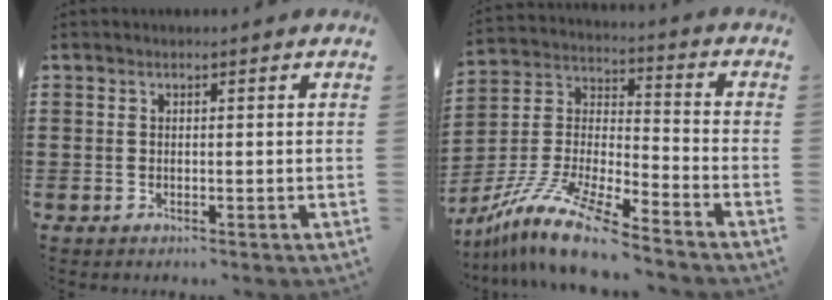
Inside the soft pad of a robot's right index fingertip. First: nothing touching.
{"total": 11.9, "force": [-10.3, 1.2, 5.8], "torque": [-0.132, 0.014, -0.209]}